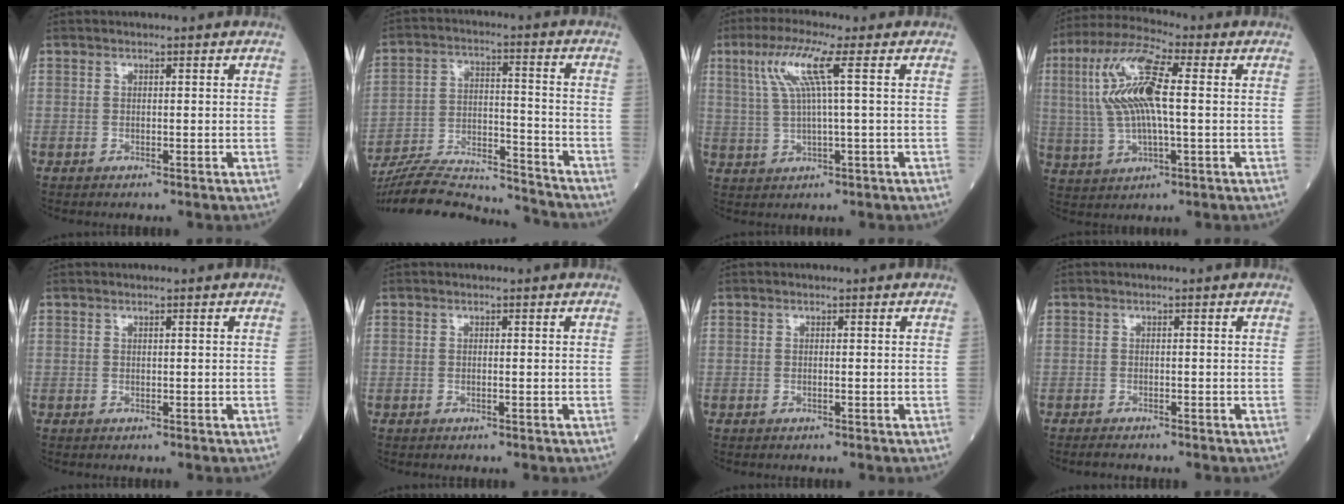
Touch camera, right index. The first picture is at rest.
{"total": 20.5, "force": [-19.5, 2.1, 5.9], "torque": [-0.139, -0.004, -0.308]}
{"total": 7.3, "force": [2.5, -0.5, 6.8], "torque": [-0.142, 0.014, 0.053]}
{"total": 13.0, "force": [1.9, 3.0, 12.5], "torque": [-0.270, 0.021, 0.035]}
{"total": 0.0}
{"total": 0.0}
{"total": 0.0}
{"total": 1.5, "force": [-1.4, 0.2, 0.5], "torque": [-0.016, -0.005, -0.020]}